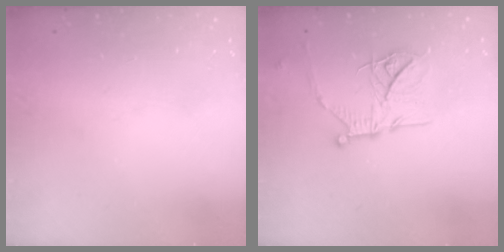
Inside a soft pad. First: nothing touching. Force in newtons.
{"total": 17.1, "press": 17.0, "slide": 1.5}